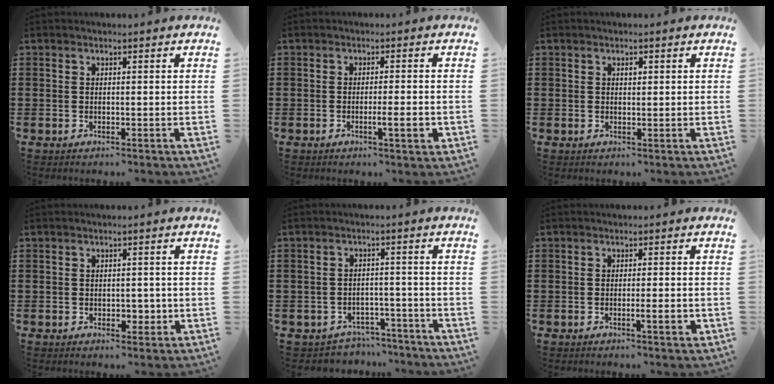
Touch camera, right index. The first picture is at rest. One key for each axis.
{"total": 3.8, "fx": -1.3, "fy": 0.2, "fz": 3.6, "tx": -0.058, "ty": -0.008, "tz": -0.021}
{"total": 0.8, "fx": 0.3, "fy": 0.4, "fz": 0.6, "tx": -0.013, "ty": 0.003, "tz": 0.005}
{"total": 2.8, "fx": -0.5, "fy": 1.6, "fz": 2.3, "tx": -0.042, "ty": 0.001, "tz": -0.010}
{"total": 3.0, "fx": -2.9, "fy": 0.8, "fz": 0.0, "tx": -0.008, "ty": 0.003, "tz": -0.061}
{"total": 3.0, "fx": -1.0, "fy": 0.2, "fz": 2.8, "tx": -0.045, "ty": -0.006, "tz": -0.016}